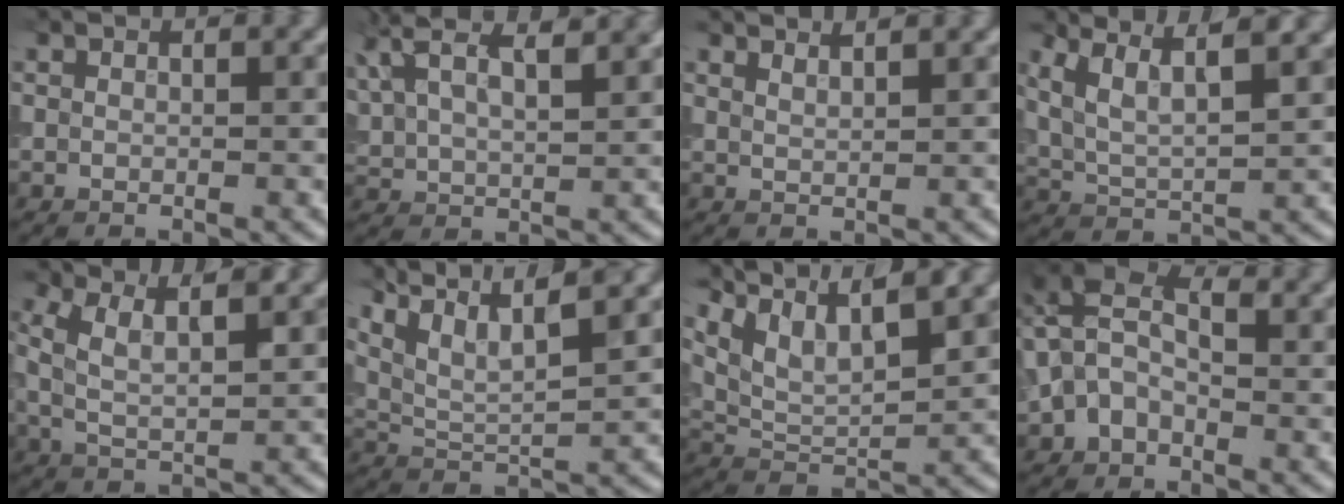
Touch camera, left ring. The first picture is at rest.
{"total": 10.3, "force": [6.4, 4.5, 6.6], "torque": [-0.160, 0.041, 0.096]}
{"total": 2.2, "force": [2.0, 0.3, 0.9], "torque": [-0.008, 0.011, 0.018]}
{"total": 7.0, "force": [4.1, 2.2, 5.2], "torque": [-0.104, 0.028, 0.058]}
{"total": 4.6, "force": [2.0, 1.6, 3.8], "torque": [-0.080, 0.011, 0.028]}
{"total": 9.7, "force": [7.2, 2.4, 6.1], "torque": [-0.131, 0.027, 0.101]}
{"total": 8.5, "force": [6.1, 2.6, 5.4], "torque": [-0.115, 0.013, 0.098]}
{"total": 7.0, "force": [0.6, 4.7, 5.2], "torque": [-0.116, 0.020, -0.006]}